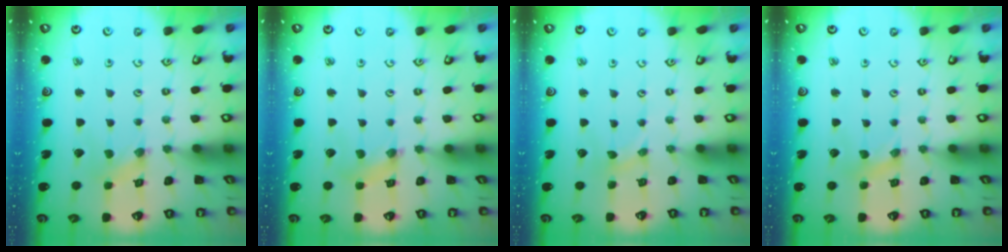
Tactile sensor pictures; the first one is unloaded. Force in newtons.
{"total": 1.7, "press": 1.6, "slide": 0.3}
{"total": 0.0}
{"total": 1.2, "press": 1.1, "slide": 0.3}